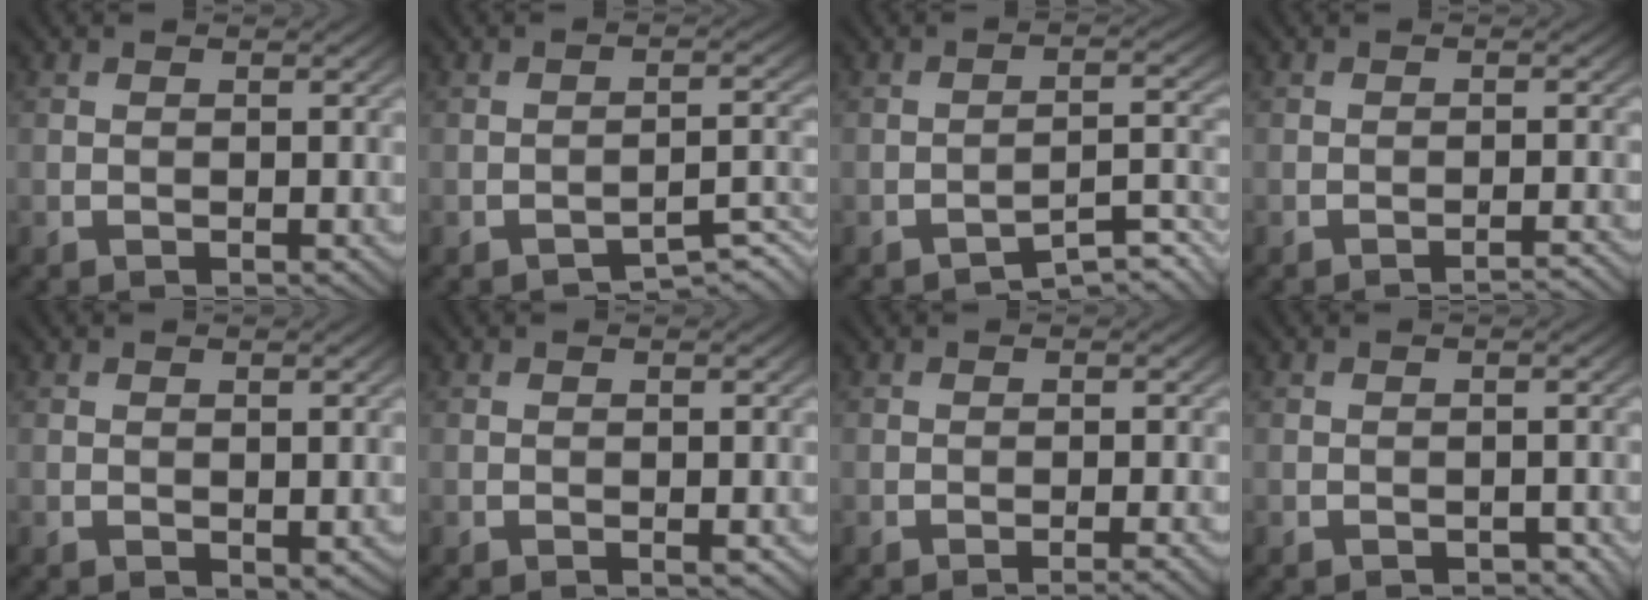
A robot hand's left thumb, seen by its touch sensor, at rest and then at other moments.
{"total": 3.1, "force": [-2.6, 0.4, 1.5], "torque": [-0.018, 0.010, -0.042]}
{"total": 4.0, "force": [-3.3, 0.6, 2.3], "torque": [-0.031, 0.012, -0.051]}
{"total": 2.0, "force": [-1.6, 0.1, 1.2], "torque": [-0.011, 0.008, -0.031]}
{"total": 1.2, "force": [-0.3, 0.6, 1.0], "torque": [-0.015, -0.006, -0.003]}
{"total": 0.8, "force": [-0.4, 0.1, 0.7], "torque": [-0.012, -0.001, -0.006]}
{"total": 2.0, "force": [-1.2, 0.2, 1.6], "torque": [-0.019, 0.006, -0.023]}
{"total": 1.4, "force": [-1.1, 0.5, 0.7], "torque": [-0.007, 0.001, -0.014]}